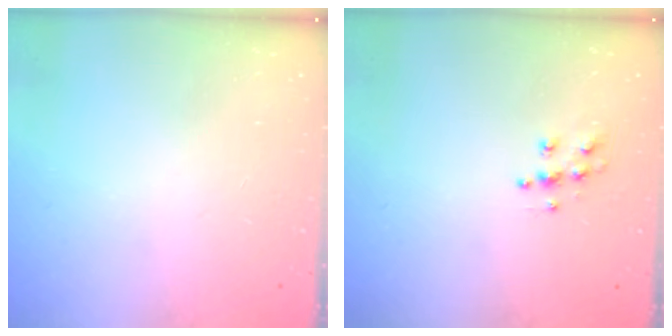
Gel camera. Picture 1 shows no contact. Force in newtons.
{"total": 6.2, "press": 6.2, "slide": 0.2}